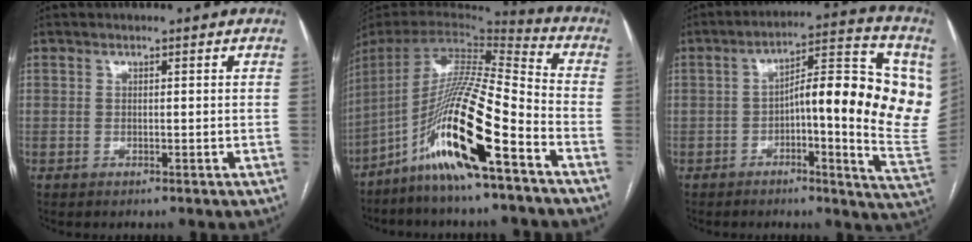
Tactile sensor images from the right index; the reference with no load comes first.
{"total": 19.0, "force": [-10.4, 0.4, 15.9], "torque": [-0.332, -0.020, -0.202]}
{"total": 18.6, "force": [1.9, 3.4, 18.2], "torque": [-0.207, 0.035, 0.025]}